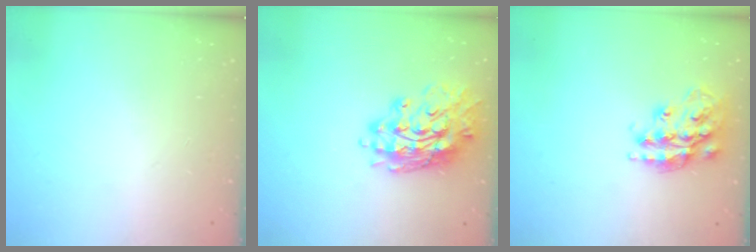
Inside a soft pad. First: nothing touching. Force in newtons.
{"total": 16.9, "press": 16.8, "slide": 1.2}
{"total": 19.7, "press": 19.6, "slide": 1.4}